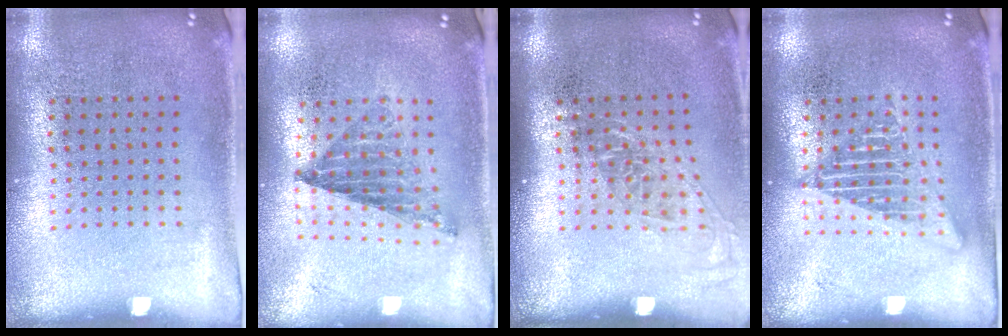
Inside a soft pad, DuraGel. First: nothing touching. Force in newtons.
{"total": 0.9, "press": 0.9, "slide": 0.0}
{"total": 1.3, "press": 1.0, "slide": 0.8}
{"total": 2.6, "press": 2.6, "slide": 0.3}